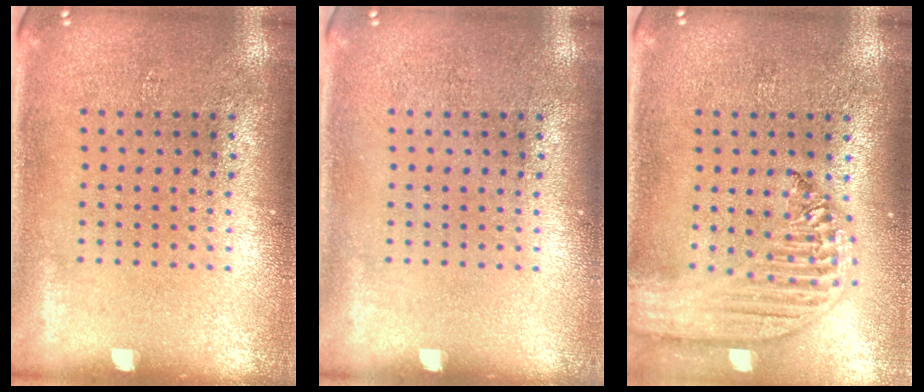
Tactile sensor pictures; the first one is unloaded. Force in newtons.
{"total": 0.0}
{"total": 2.5, "press": 2.1, "slide": 1.4}